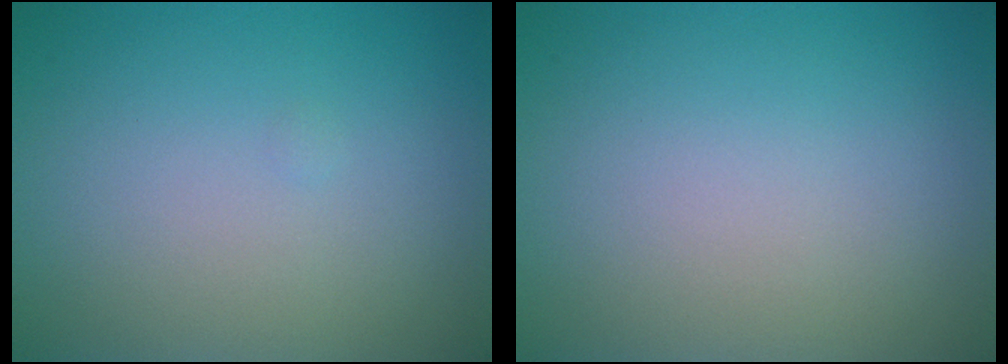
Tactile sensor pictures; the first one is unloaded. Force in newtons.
{"total": 0.0}